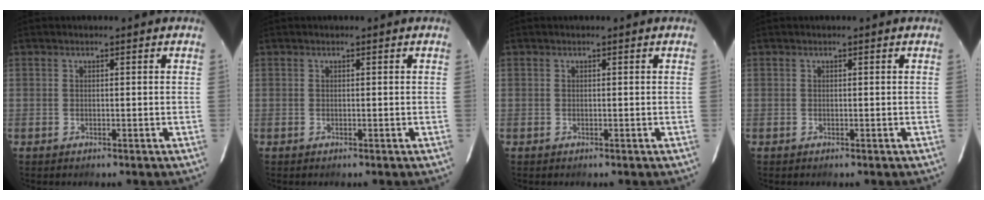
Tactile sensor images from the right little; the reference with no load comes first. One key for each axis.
{"total": 0.0}
{"total": 0.0}
{"total": 0.0}